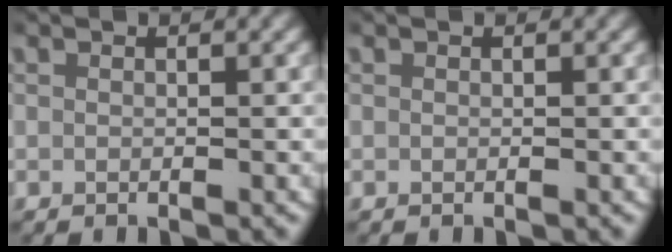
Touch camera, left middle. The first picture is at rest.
{"total": 0.0}